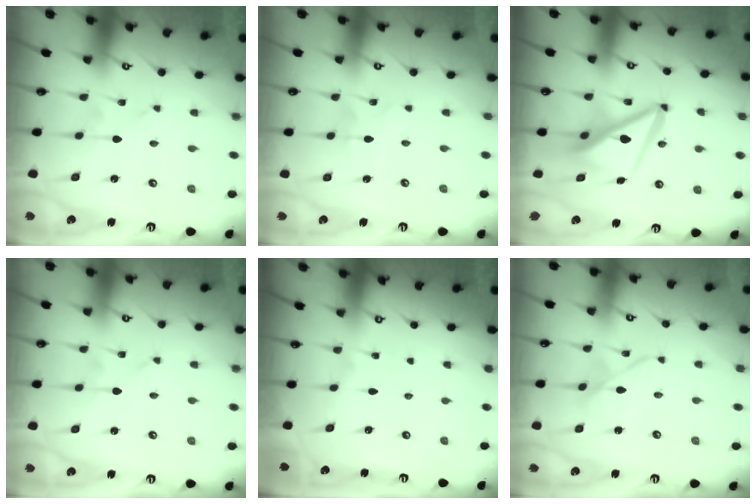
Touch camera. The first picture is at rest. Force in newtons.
{"total": 2.4, "press": 2.4, "slide": 0.3}
{"total": 12.7, "press": 12.6, "slide": 1.6}
{"total": 0.0}
{"total": 0.0}
{"total": 5.8, "press": 5.8, "slide": 0.5}